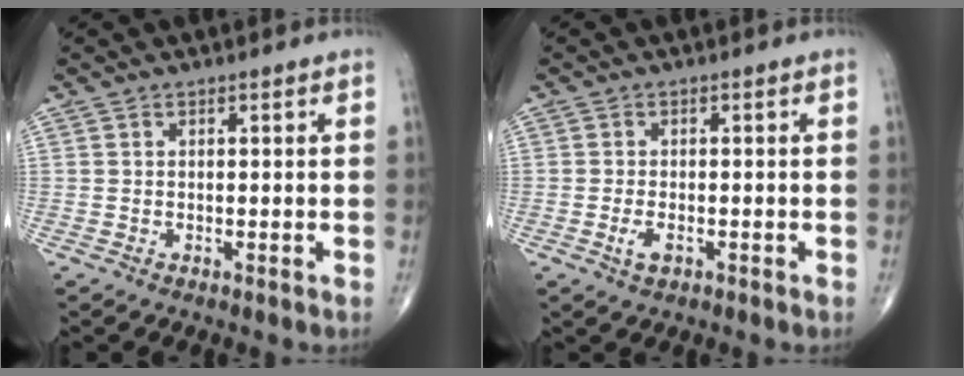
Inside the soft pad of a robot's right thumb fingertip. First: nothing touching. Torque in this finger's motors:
{"motor_torque": [-0.06, 0.16, -0.30, -0.28, 0.09]}